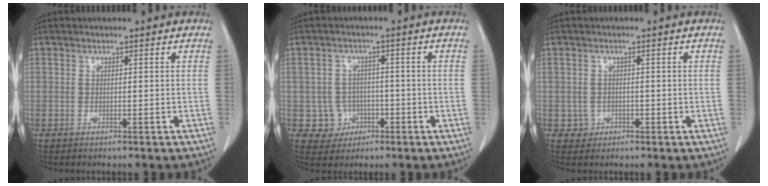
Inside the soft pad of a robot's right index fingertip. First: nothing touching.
{"total": 4.6, "force": [-1.1, 4.5, 0.2], "torque": [0.009, 0.014, -0.010]}
{"total": 1.8, "force": [-0.5, 1.7, 0.0], "torque": [0.010, 0.008, -0.007]}